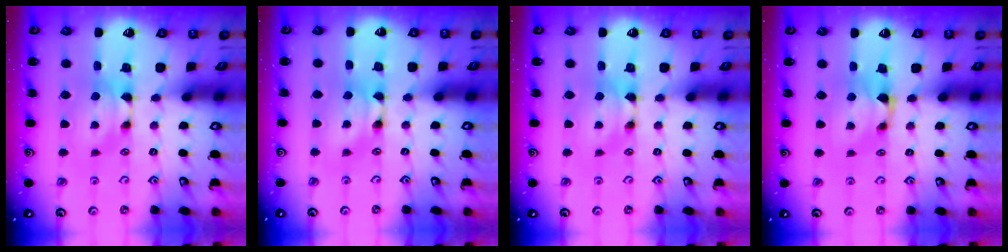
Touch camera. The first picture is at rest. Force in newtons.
{"total": 1.4, "press": 1.4, "slide": 0.1}
{"total": 0.0}
{"total": 0.8, "press": 0.1, "slide": 0.8}